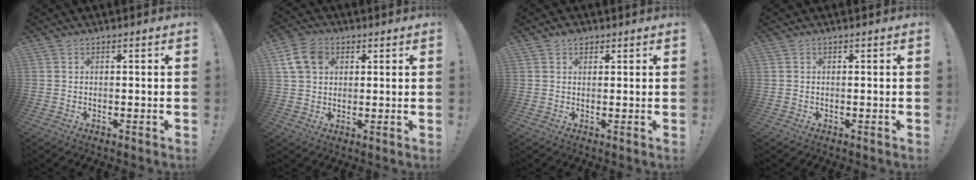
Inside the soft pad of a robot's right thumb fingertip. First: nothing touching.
{"total": 9.7, "force": [3.8, 7.2, 5.4], "torque": [-0.098, -0.002, 0.077]}
{"total": 2.3, "force": [1.6, 1.5, 0.6], "torque": [0.000, -0.006, 0.027]}
{"total": 0.0}